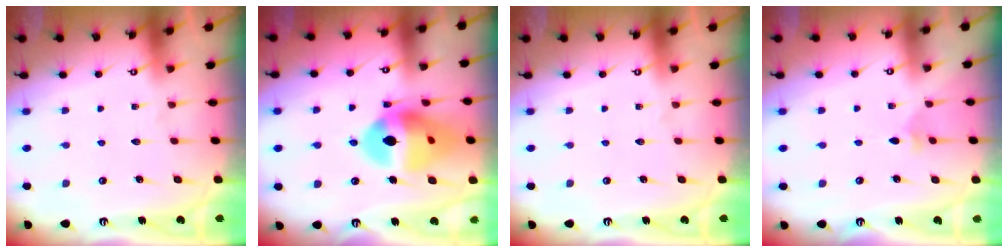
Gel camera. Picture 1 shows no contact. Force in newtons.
{"total": 17.0, "press": 16.1, "slide": 5.7}
{"total": 0.0}
{"total": 2.3, "press": 2.3, "slide": 0.6}